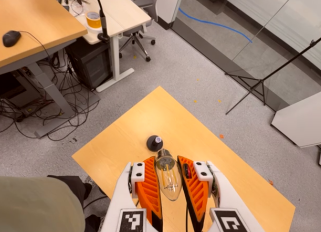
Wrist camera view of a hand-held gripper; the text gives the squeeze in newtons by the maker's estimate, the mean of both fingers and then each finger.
{"total": 19.7, "left": 21.3, "right": 18.2}